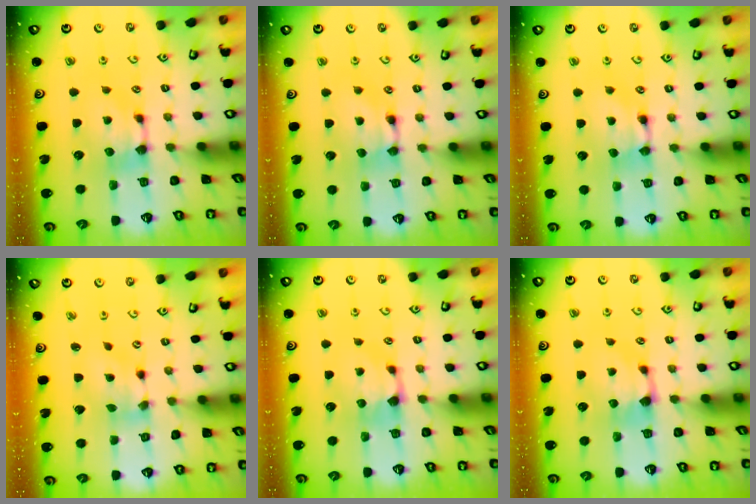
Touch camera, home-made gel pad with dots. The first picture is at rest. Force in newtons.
{"total": 1.8, "press": 1.8, "slide": 0.2}
{"total": 1.2, "press": 1.2, "slide": 0.2}
{"total": 4.0, "press": 3.6, "slide": 1.9}
{"total": 0.8, "press": 0.3, "slide": 0.7}
{"total": 0.9, "press": 0.2, "slide": 0.9}